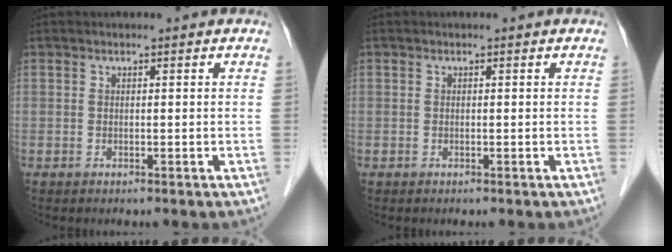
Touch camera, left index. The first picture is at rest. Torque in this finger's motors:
{"motor_torque": [0.01, 0.00, -0.03, 0.00]}